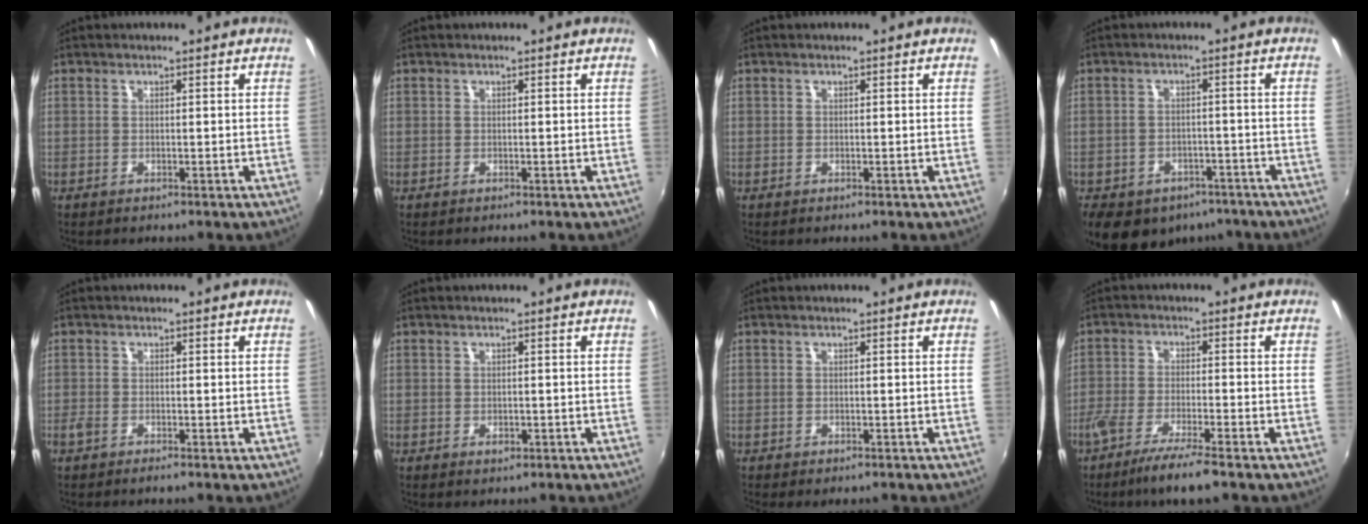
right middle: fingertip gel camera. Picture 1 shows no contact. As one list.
[{"total": 0.0}, {"total": 0.0}, {"total": 15.3, "force": [-9.9, 9.7, 6.5], "torque": [-0.157, -0.005, -0.126]}, {"total": 1.9, "force": [-1.4, 0.6, 1.1], "torque": [-0.026, -0.007, -0.030]}, {"total": 1.4, "force": [-0.7, 0.9, 0.8], "torque": [-0.012, -0.001, -0.008]}, {"total": 1.7, "force": [-1.3, 0.7, 0.8], "torque": [-0.017, -0.009, -0.017]}, {"total": 8.1, "force": [-6.1, 0.4, 5.4], "torque": [-0.118, -0.023, -0.110]}]